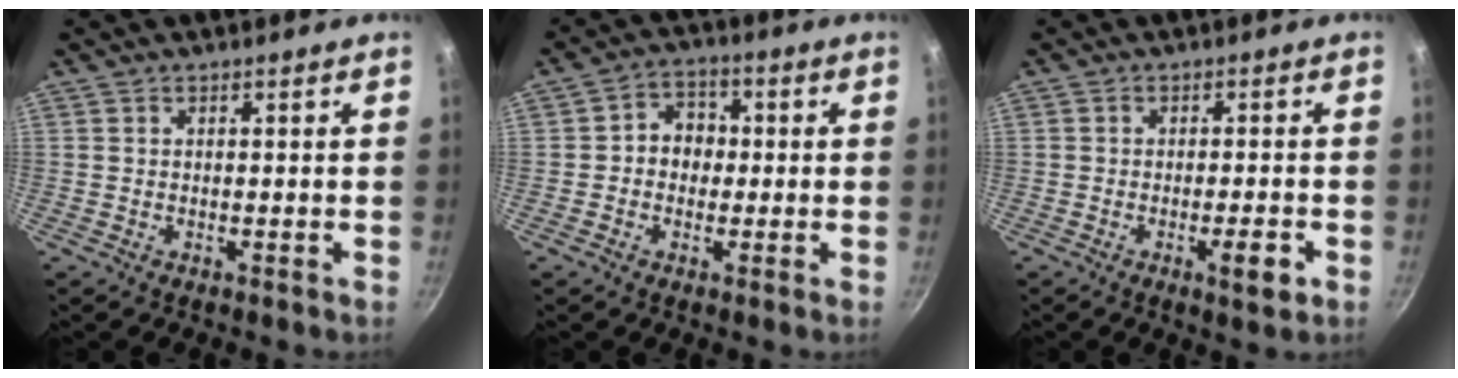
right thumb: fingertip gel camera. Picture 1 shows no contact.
{"total": 6.1, "force": [-0.1, 5.2, 3.2], "torque": [-0.014, 0.014, -0.012]}
{"total": 4.6, "force": [-1.9, 1.1, 4.0], "torque": [-0.054, 0.010, -0.025]}